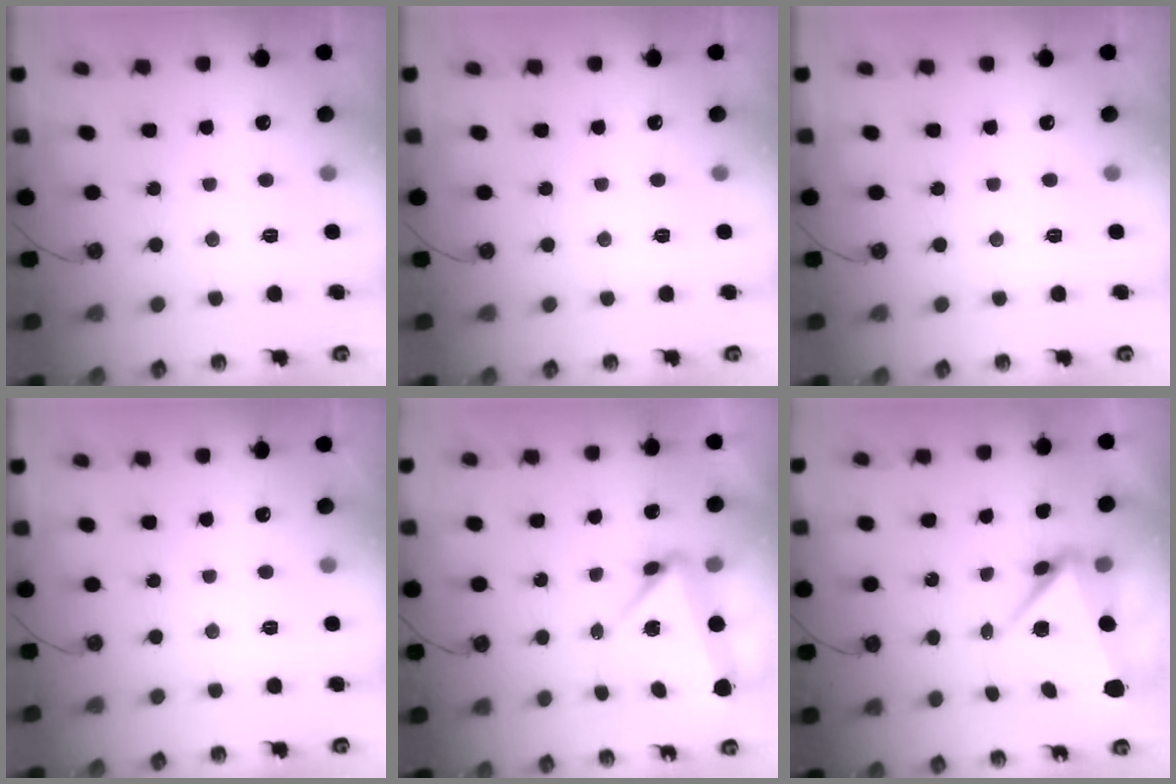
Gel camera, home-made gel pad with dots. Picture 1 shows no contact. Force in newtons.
{"total": 0.0}
{"total": 0.0}
{"total": 0.0}
{"total": 5.9, "press": 5.7, "slide": 1.4}
{"total": 6.4, "press": 6.0, "slide": 2.2}